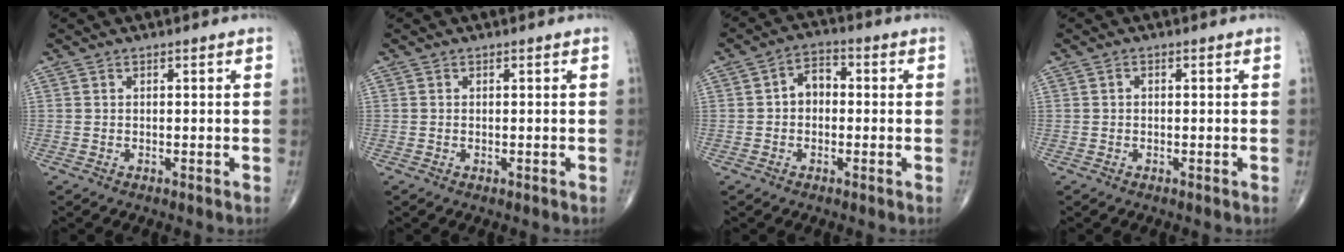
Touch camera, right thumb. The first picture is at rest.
{"total": 0.0}
{"total": 5.0, "force": [-0.1, 3.7, 3.4], "torque": [-0.039, 0.021, -0.014]}
{"total": 0.5, "force": [0.0, 0.4, 0.3], "torque": [-0.004, 0.000, -0.004]}